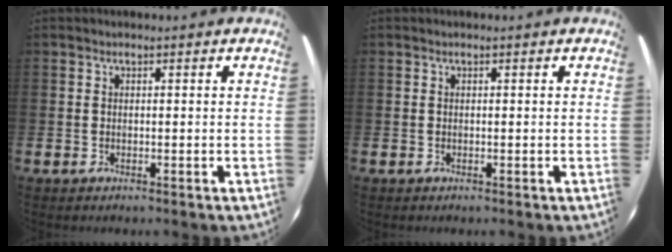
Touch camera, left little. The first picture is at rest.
{"total": 0.0}